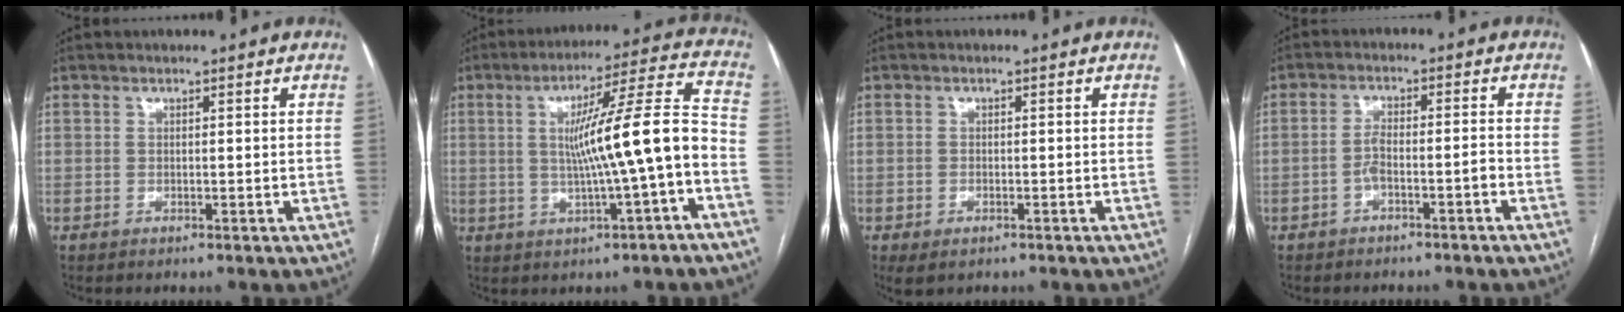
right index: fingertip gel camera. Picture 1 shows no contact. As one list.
[{"total": 13.1, "force": [-1.7, -0.1, 13.0], "torque": [-0.196, 0.020, -0.026]}, {"total": 2.6, "force": [-1.5, 1.4, 1.7], "torque": [-0.032, -0.005, -0.014]}, {"total": 3.4, "force": [-1.8, 0.6, 2.8], "torque": [-0.052, 0.016, -0.028]}]